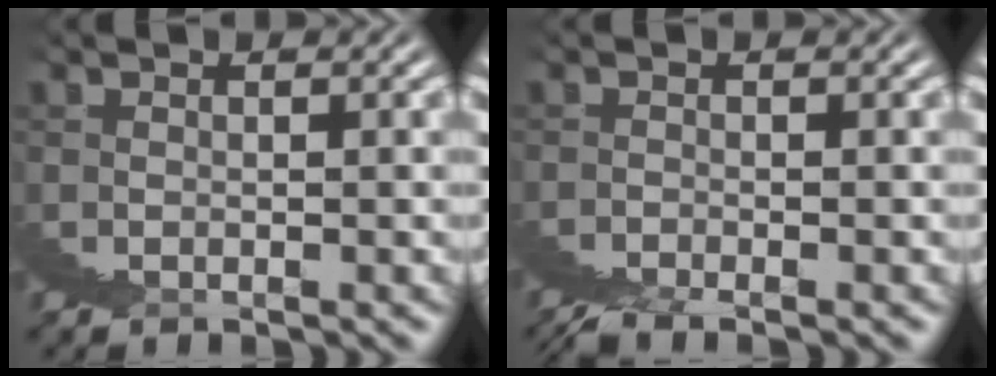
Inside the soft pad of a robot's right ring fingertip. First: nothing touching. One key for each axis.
{"total": 2.0, "fx": -0.5, "fy": -1.8, "fz": -0.6, "tx": 0.016, "ty": 0.010, "tz": -0.009}